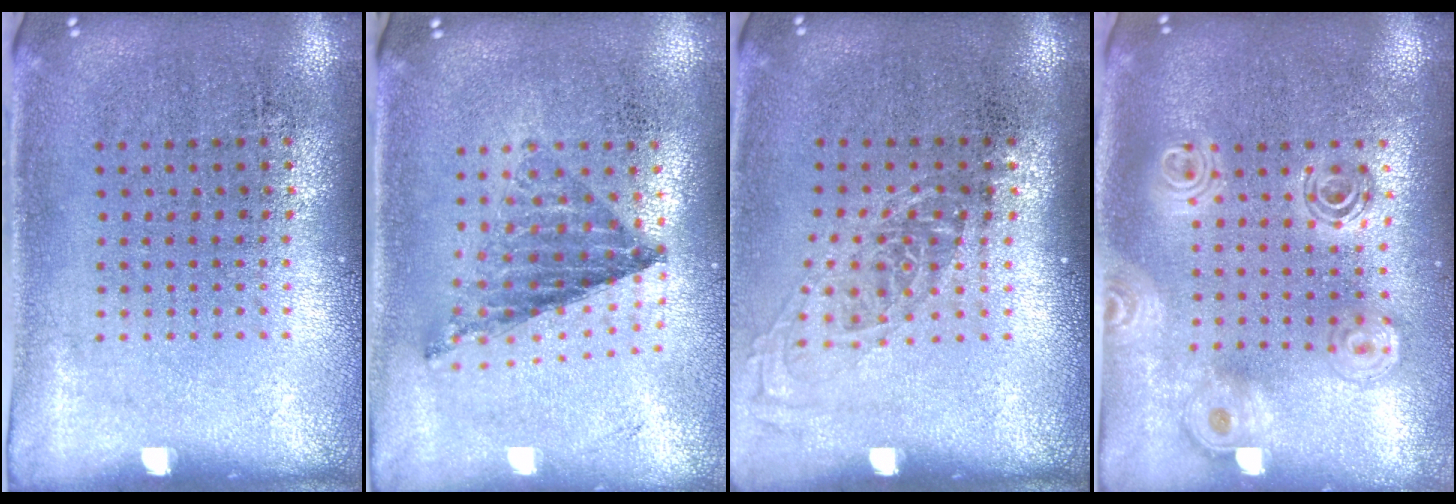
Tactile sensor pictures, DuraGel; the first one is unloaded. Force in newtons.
{"total": 0.8, "press": 0.8, "slide": 0.1}
{"total": 1.3, "press": 1.1, "slide": 0.8}
{"total": 2.0, "press": 1.7, "slide": 1.1}